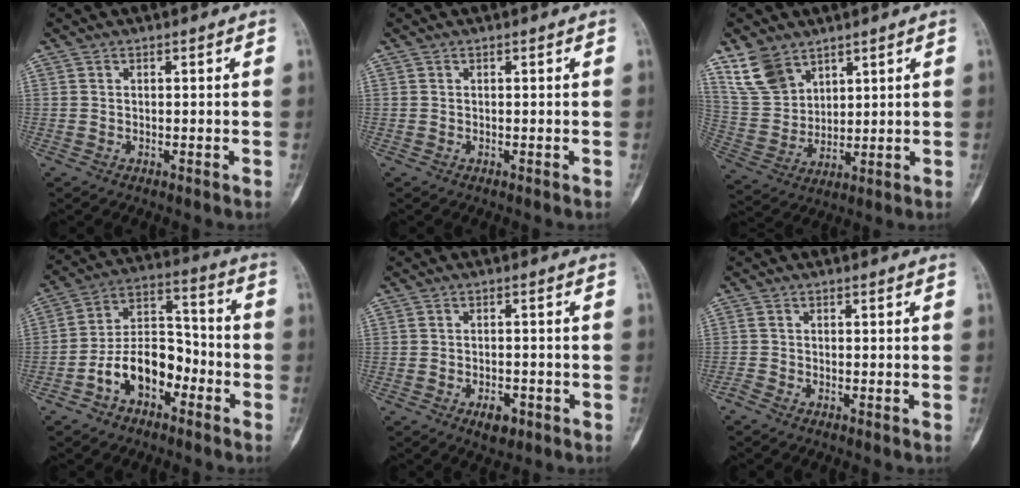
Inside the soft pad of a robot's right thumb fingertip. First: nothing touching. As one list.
[{"total": 0.0}, {"total": 9.7, "force": [6.6, 6.2, 3.6], "torque": [-0.058, -0.027, 0.144]}, {"total": 12.4, "force": [-5.6, 7.6, 8.0], "torque": [-0.117, 0.066, -0.105]}, {"total": 3.9, "force": [-2.0, 2.2, 2.6], "torque": [-0.033, 0.009, -0.026]}, {"total": 1.2, "force": [-1.1, 0.2, 0.4], "torque": [-0.016, 0.000, -0.027]}]